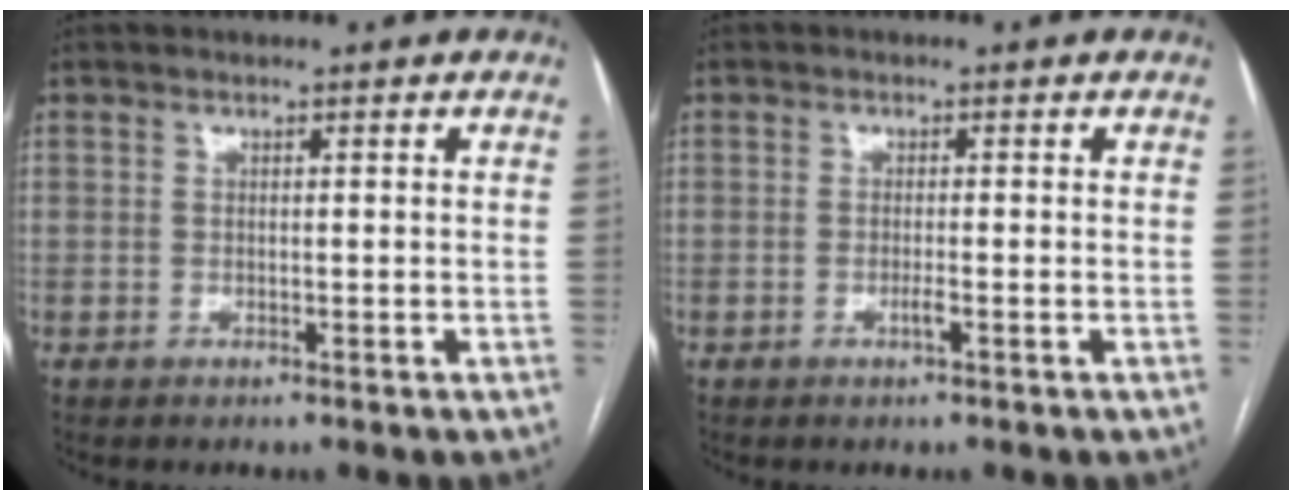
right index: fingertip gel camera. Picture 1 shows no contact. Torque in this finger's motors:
{"motor_torque": [0.14, 0.01, 0.24, 0.04]}